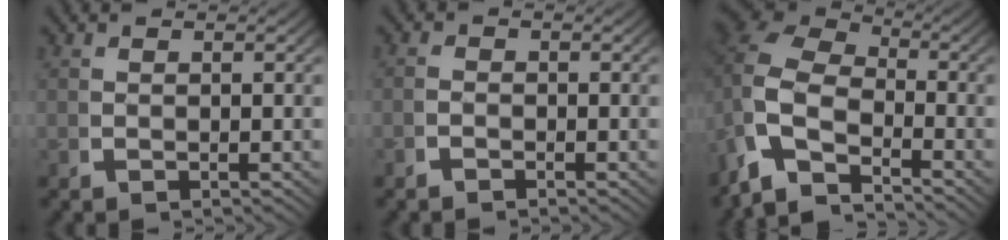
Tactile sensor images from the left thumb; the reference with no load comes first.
{"total": 1.0, "force": [-0.9, 0.4, 0.1], "torque": [0.001, -0.005, -0.019]}
{"total": 11.7, "force": [-1.6, 9.0, 7.2], "torque": [-0.145, -0.025, -0.040]}